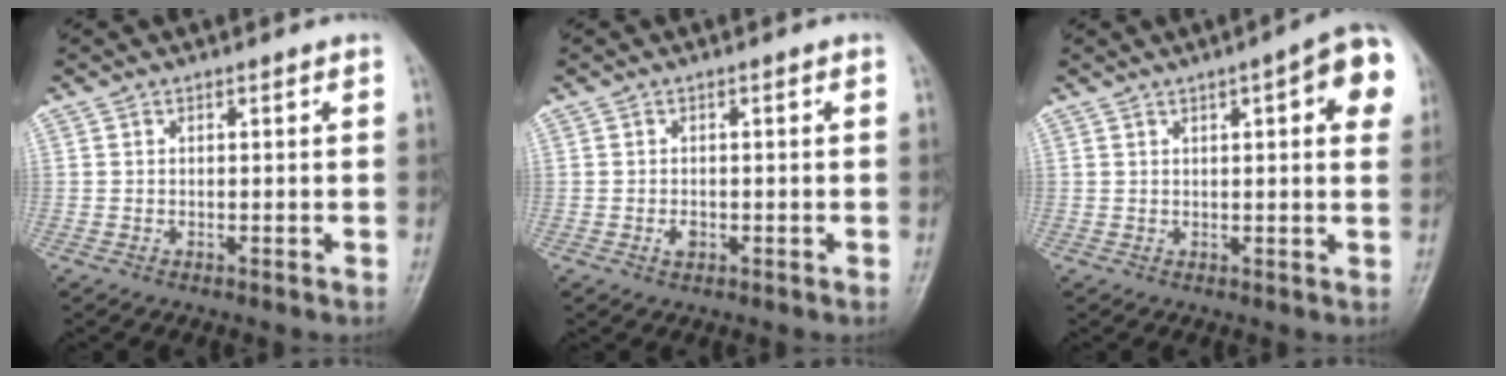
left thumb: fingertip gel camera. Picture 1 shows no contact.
{"total": 1.8, "force": [-0.7, 1.1, 1.2], "torque": [-0.018, 0.005, -0.011]}
{"total": 10.2, "force": [3.6, 2.8, 9.2], "torque": [-0.088, 0.005, 0.034]}